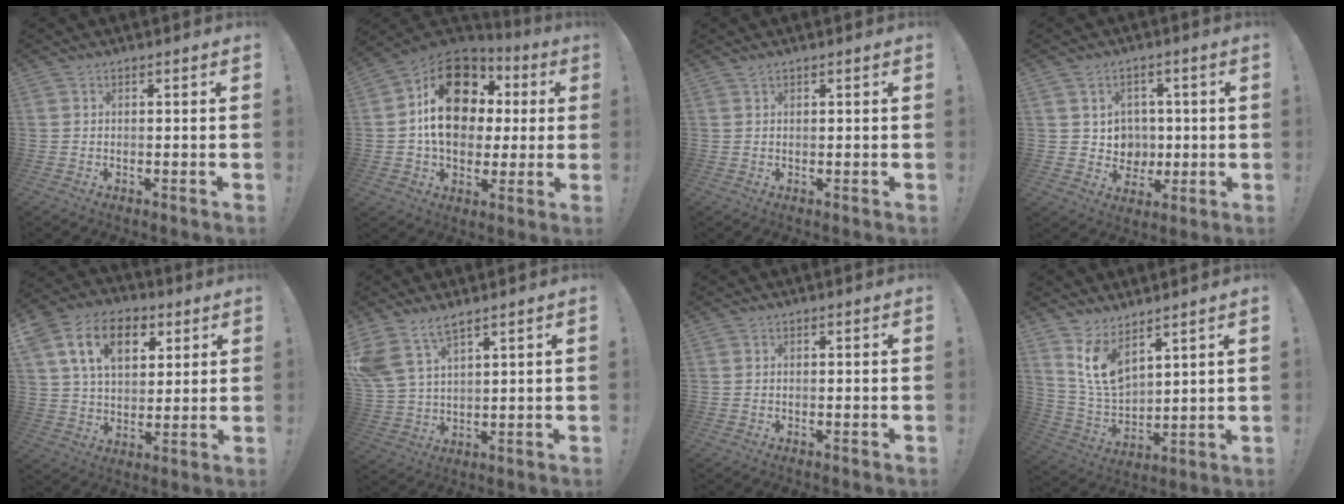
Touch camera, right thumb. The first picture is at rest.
{"total": 19.4, "force": [3.3, 14.9, 12.0], "torque": [-0.174, 0.007, 0.066]}
{"total": 0.7, "force": [0.6, 0.0, 0.4], "torque": [-0.002, -0.002, 0.010]}
{"total": 6.6, "force": [1.7, 6.3, 0.9], "torque": [-0.015, -0.020, 0.040]}
{"total": 16.8, "force": [7.0, 11.3, 10.2], "torque": [-0.166, -0.009, 0.132]}
{"total": 8.8, "force": [6.6, 3.6, 4.7], "torque": [-0.106, -0.025, 0.130]}
{"total": 0.0}
{"total": 10.9, "force": [7.6, 5.0, 5.9], "torque": [-0.124, -0.050, 0.149]}